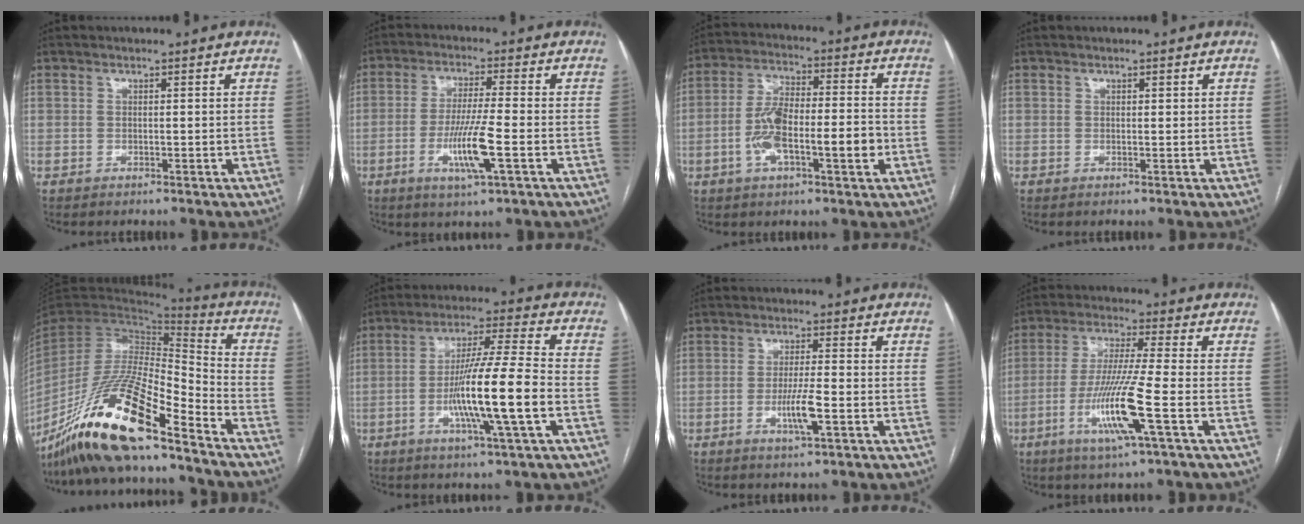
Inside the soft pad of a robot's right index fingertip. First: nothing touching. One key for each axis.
{"total": 8.8, "fx": -2.7, "fy": 0.0, "fz": 8.3, "tx": -0.161, "ty": -0.013, "tz": -0.052}
{"total": 11.6, "fx": -2.9, "fy": 3.3, "fz": 10.7, "tx": -0.204, "ty": 0.021, "tz": -0.048}
{"total": 0.6, "fx": 0.3, "fy": 0.3, "fz": 0.4, "tx": -0.003, "ty": -0.001, "tz": 0.003}
{"total": 20.8, "fx": -15.2, "fy": 2.4, "fz": 14.0, "tx": -0.286, "ty": -0.034, "tz": -0.286}
{"total": 14.3, "fx": -3.5, "fy": -0.5, "fz": 13.8, "tx": -0.253, "ty": -0.007, "tz": -0.068}
{"total": 5.4, "fx": -1.8, "fy": 0.3, "fz": 5.1, "tx": -0.098, "ty": -0.008, "tz": -0.032}
{"total": 11.9, "fx": -4.0, "fy": -0.7, "fz": 11.2, "tx": -0.226, "ty": -0.019, "tz": -0.081}